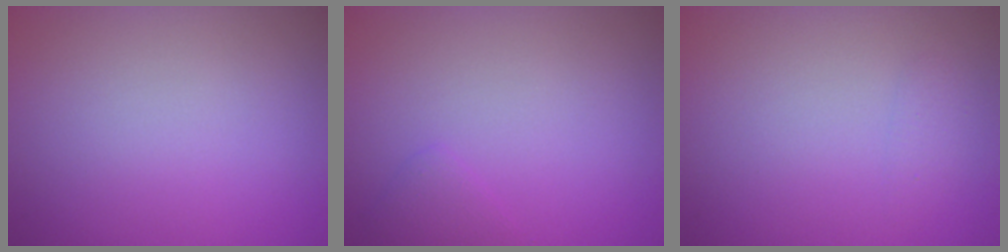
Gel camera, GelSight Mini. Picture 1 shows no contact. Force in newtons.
{"total": 0.9, "press": 0.9, "slide": 0.1}
{"total": 0.7, "press": 0.7, "slide": 0.0}